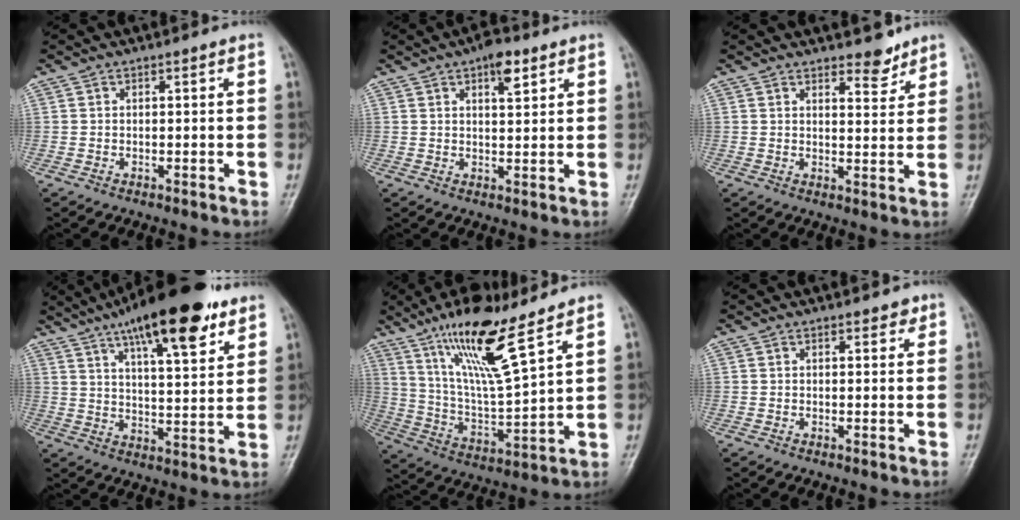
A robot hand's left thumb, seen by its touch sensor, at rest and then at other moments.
{"total": 5.4, "force": [3.0, 2.2, 3.9], "torque": [-0.047, -0.010, 0.042]}
{"total": 4.5, "force": [3.7, 1.8, 1.9], "torque": [-0.008, -0.027, 0.054]}
{"total": 20.0, "force": [12.4, 5.8, 14.6], "torque": [-0.206, -0.038, 0.195]}
{"total": 16.7, "force": [10.8, 3.1, 12.3], "torque": [-0.216, -0.056, 0.210]}
{"total": 2.3, "force": [1.6, 1.2, 1.2], "torque": [-0.002, -0.006, 0.017]}